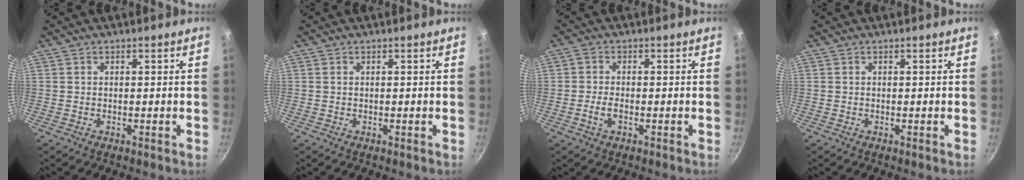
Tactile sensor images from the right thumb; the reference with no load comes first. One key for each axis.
{"total": 0.0}
{"total": 2.9, "fx": -0.9, "fy": 1.6, "fz": 2.3, "tx": -0.049, "ty": 0.009, "tz": -0.021}
{"total": 0.0}